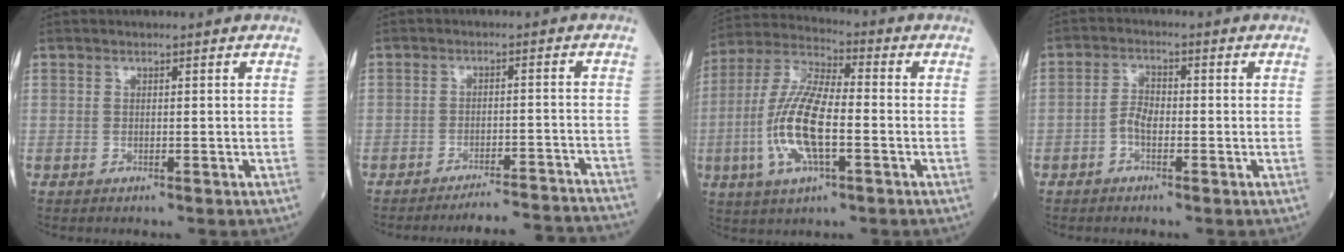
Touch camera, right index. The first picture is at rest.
{"total": 12.5, "force": [-12.4, -0.6, 1.4], "torque": [0.008, 0.008, -0.156]}
{"total": 13.4, "force": [-2.8, 3.7, 12.6], "torque": [-0.269, 0.001, -0.054]}
{"total": 2.9, "force": [-1.2, 1.3, 2.2], "torque": [-0.039, 0.007, -0.027]}